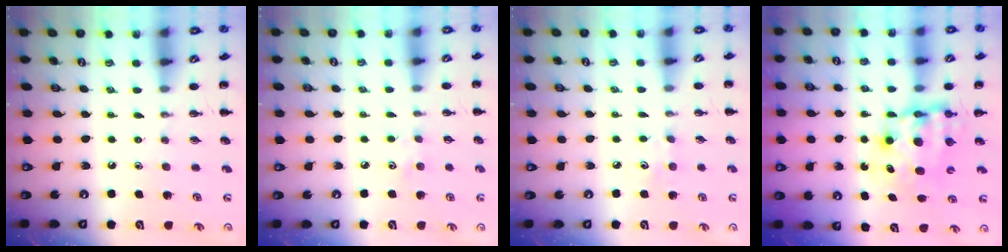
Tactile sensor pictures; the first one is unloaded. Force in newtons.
{"total": 2.9, "press": 2.9, "slide": 0.6}
{"total": 4.1, "press": 4.0, "slide": 1.2}
{"total": 8.1, "press": 7.9, "slide": 2.0}